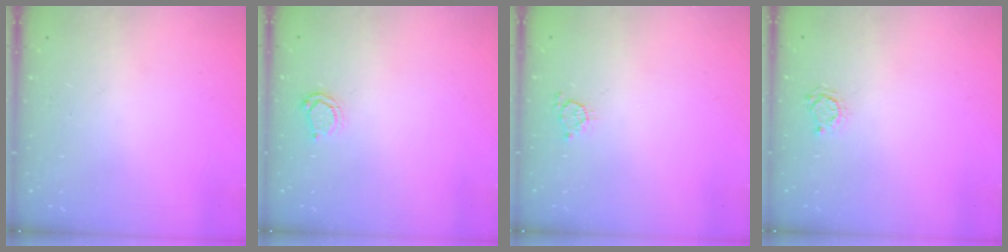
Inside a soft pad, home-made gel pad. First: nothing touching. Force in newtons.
{"total": 4.7, "press": 4.6, "slide": 0.6}
{"total": 3.6, "press": 3.6, "slide": 0.4}
{"total": 3.4, "press": 3.3, "slide": 0.4}